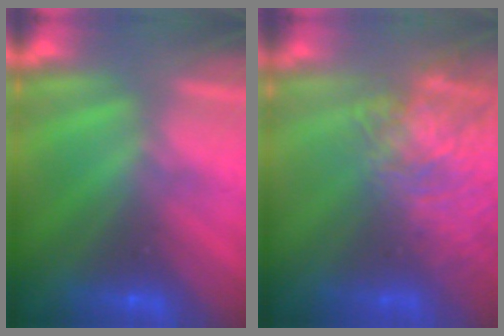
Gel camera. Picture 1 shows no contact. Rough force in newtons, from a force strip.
{"total": 11.5}